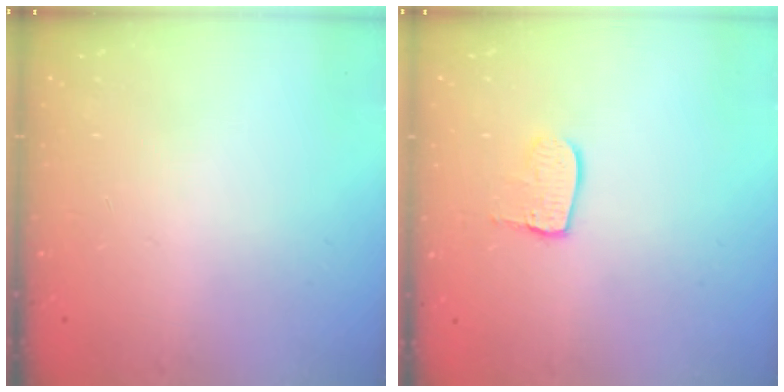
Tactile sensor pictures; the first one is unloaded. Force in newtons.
{"total": 8.2, "press": 8.2, "slide": 0.7}